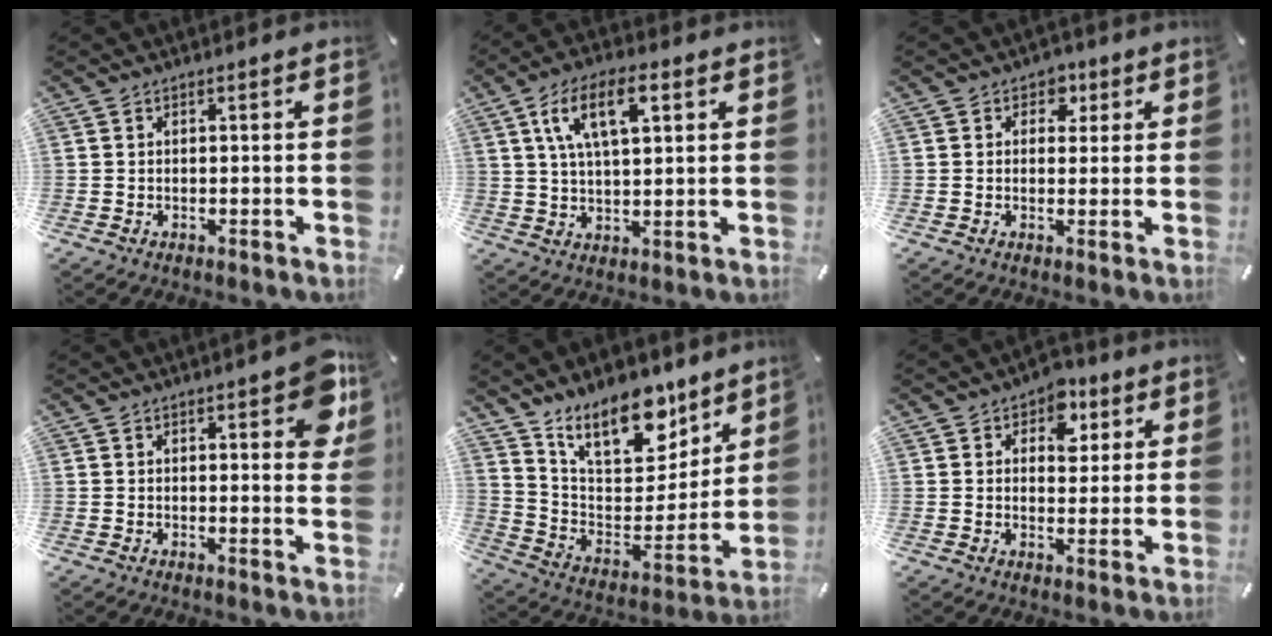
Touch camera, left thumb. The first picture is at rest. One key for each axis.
{"total": 11.1, "fx": 4.8, "fy": 5.0, "fz": 8.7, "tx": -0.162, "ty": 0.000, "tz": 0.080}
{"total": 4.0, "fx": 1.4, "fy": 3.4, "fz": 1.7, "tx": -0.001, "ty": -0.006, "tz": 0.016}
{"total": 7.2, "fx": 3.5, "fy": 2.8, "fz": 5.6, "tx": -0.065, "ty": -0.015, "tz": 0.054}
{"total": 18.9, "fx": 14.6, "fy": 8.8, "fz": 8.2, "tx": -0.128, "ty": -0.115, "tz": 0.259}
{"total": 6.8, "fx": 2.9, "fy": 5.2, "fz": 3.3, "tx": -0.024, "ty": -0.011, "tz": 0.042}